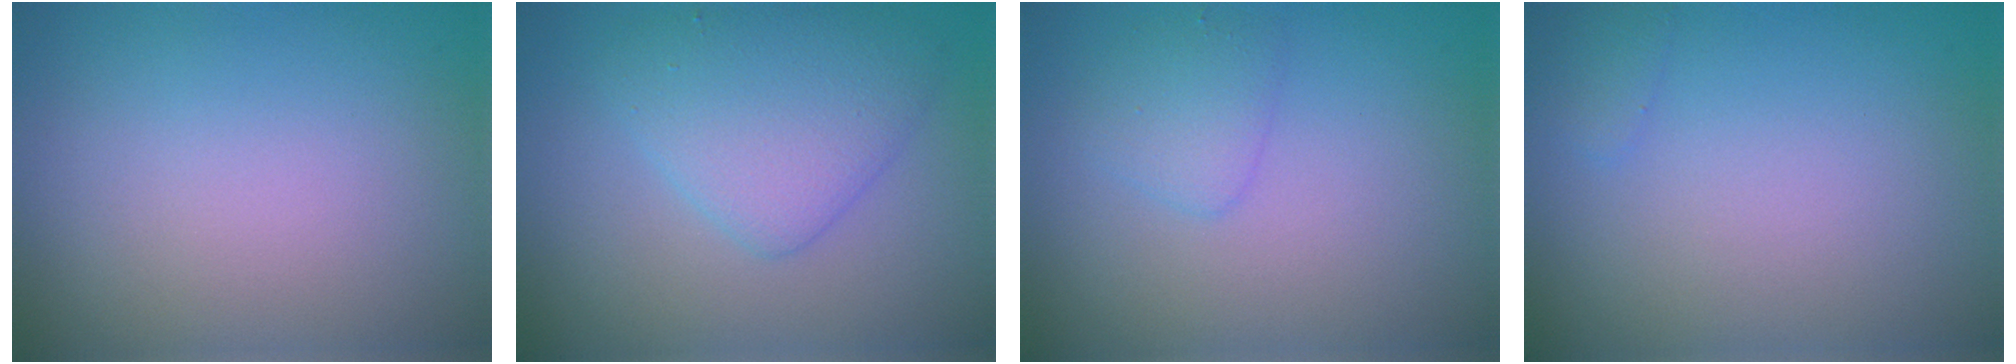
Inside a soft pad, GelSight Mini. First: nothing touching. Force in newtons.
{"total": 4.1, "press": 4.1, "slide": 0.2}
{"total": 1.7, "press": 1.7, "slide": 0.2}
{"total": 0.8, "press": 0.8, "slide": 0.0}